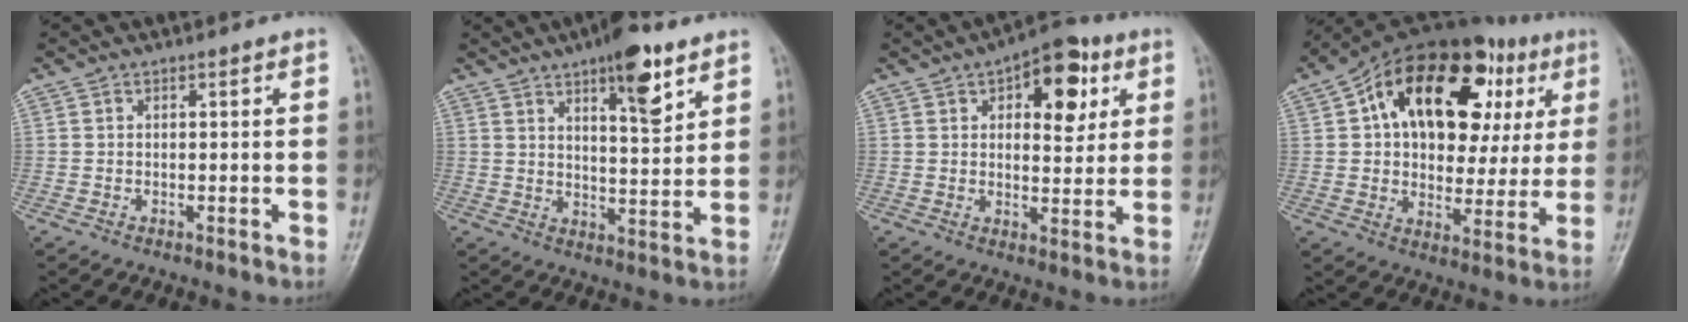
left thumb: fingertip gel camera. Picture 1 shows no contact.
{"total": 10.5, "force": [6.2, 3.3, 7.9], "torque": [-0.102, -0.035, 0.093]}
{"total": 12.3, "force": [5.0, 6.4, 9.2], "torque": [-0.083, -0.008, 0.063]}
{"total": 25.8, "force": [8.8, 15.8, 18.5], "torque": [-0.231, 0.032, 0.137]}